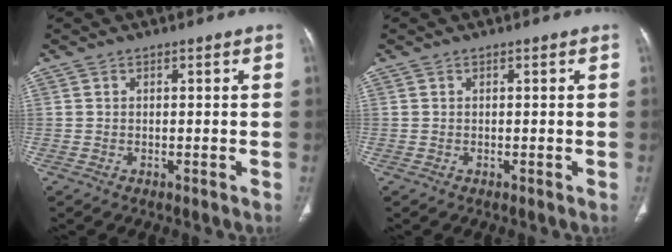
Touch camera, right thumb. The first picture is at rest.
{"total": 0.0}